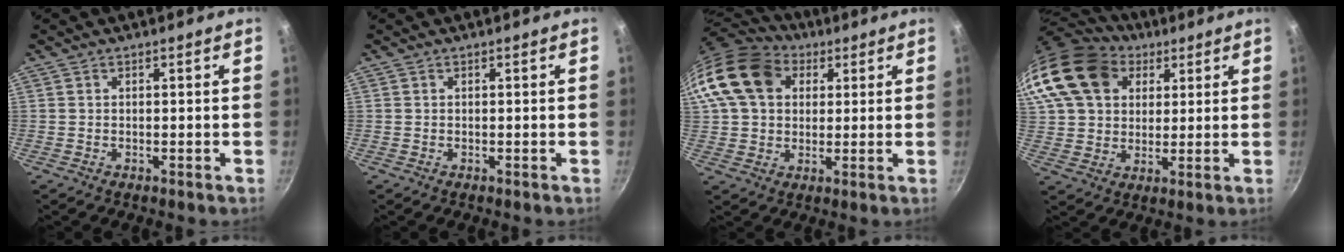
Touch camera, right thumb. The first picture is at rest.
{"total": 0.0}
{"total": 16.5, "force": [5.1, 12.5, 9.5], "torque": [-0.168, 0.017, 0.078]}
{"total": 21.8, "force": [8.8, 16.4, 11.4], "torque": [-0.234, 0.019, 0.158]}